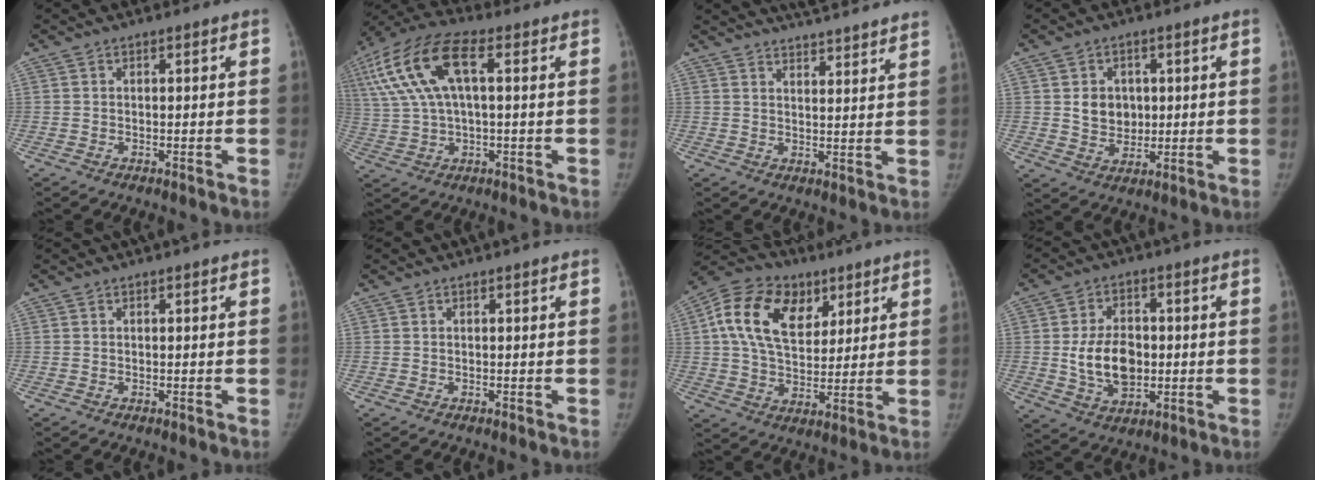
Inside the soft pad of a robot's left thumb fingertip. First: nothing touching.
{"total": 16.6, "force": [4.3, 7.1, 14.4], "torque": [-0.308, 0.036, 0.077]}
{"total": 12.6, "force": [11.4, 1.5, 5.1], "torque": [-0.061, -0.025, 0.149]}
{"total": 6.9, "force": [1.1, 5.8, 3.7], "torque": [-0.026, -0.007, 0.027]}
{"total": 0.0}
{"total": 0.0}
{"total": 17.8, "force": [6.6, 11.9, 11.5], "torque": [-0.193, -0.003, 0.113]}
{"total": 11.4, "force": [-0.4, 7.8, 8.3], "torque": [-0.119, 0.004, 0.000]}